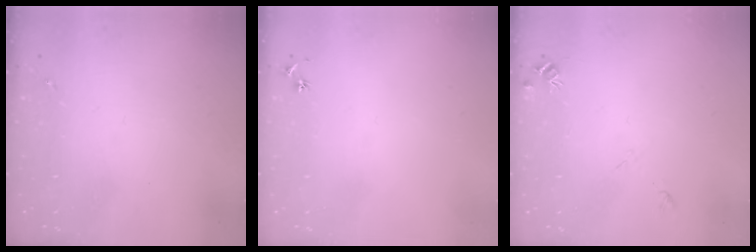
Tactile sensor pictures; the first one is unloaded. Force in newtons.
{"total": 2.5, "press": 2.5, "slide": 0.3}
{"total": 5.5, "press": 5.5, "slide": 0.7}